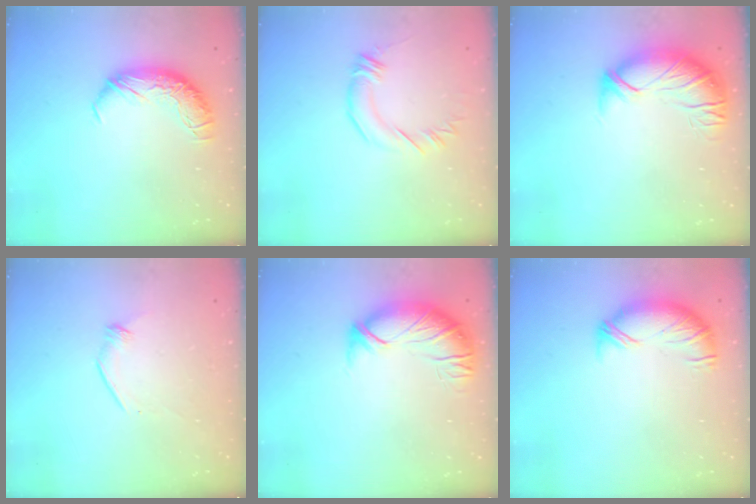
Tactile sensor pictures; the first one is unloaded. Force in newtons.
{"total": 1.9, "press": 1.9, "slide": 0.4}
{"total": 2.8, "press": 1.2, "slide": 2.5}
{"total": 6.2, "press": 6.1, "slide": 1.0}
{"total": 2.9, "press": 1.4, "slide": 2.5}
{"total": 3.0, "press": 2.0, "slide": 2.3}